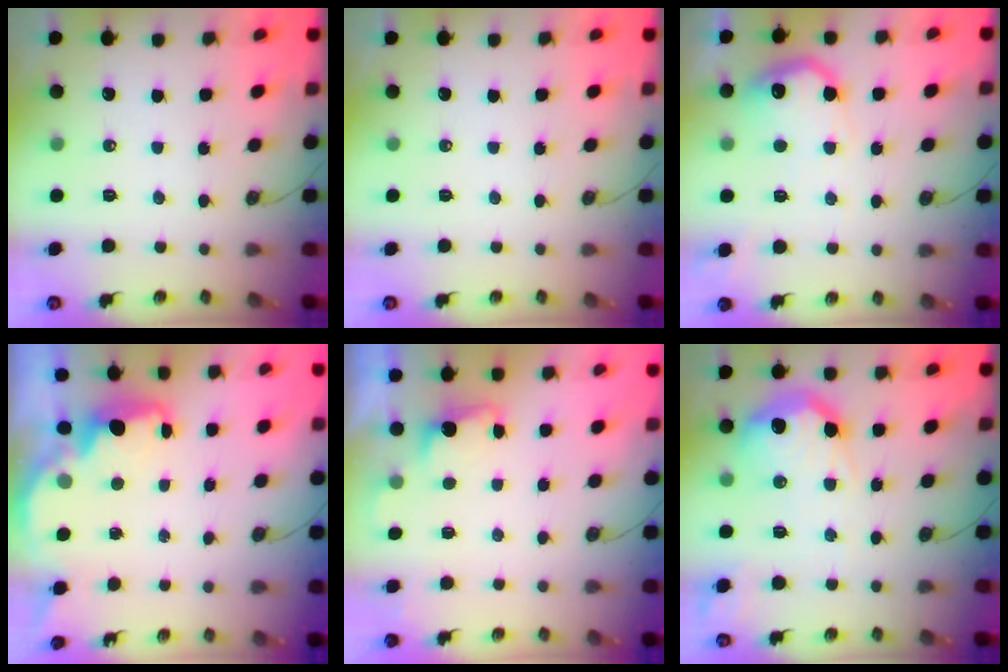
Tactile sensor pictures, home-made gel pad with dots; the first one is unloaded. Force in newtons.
{"total": 0.0}
{"total": 14.1, "press": 14.1, "slide": 0.8}
{"total": 2.5, "press": 2.3, "slide": 0.8}
{"total": 1.9, "press": 1.6, "slide": 0.9}
{"total": 19.6, "press": 19.6, "slide": 1.1}